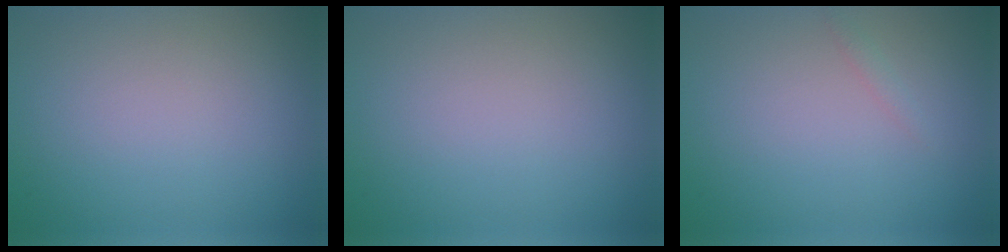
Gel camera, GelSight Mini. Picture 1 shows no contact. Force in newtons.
{"total": 0.0}
{"total": 0.6, "press": 0.6, "slide": 0.1}